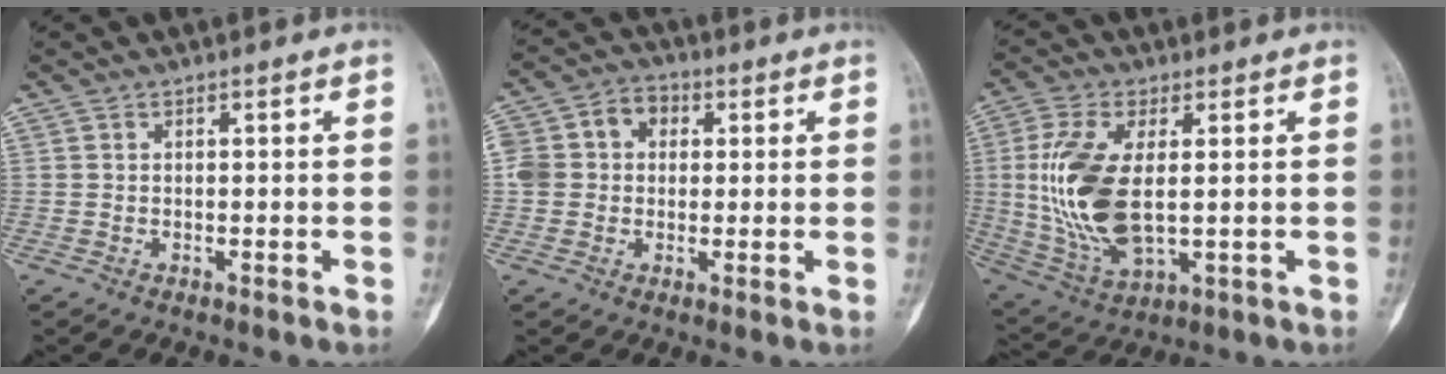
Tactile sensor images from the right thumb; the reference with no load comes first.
{"total": 10.1, "force": [1.6, 8.4, 5.2], "torque": [-0.084, 0.030, 0.023]}
{"total": 15.9, "force": [0.9, 7.7, 13.9], "torque": [-0.296, -0.014, 0.029]}